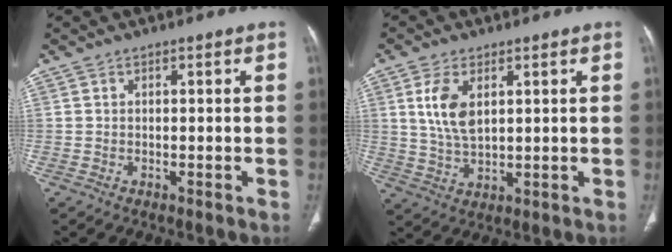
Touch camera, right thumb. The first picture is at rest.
{"total": 7.5, "force": [2.5, 4.0, 5.9], "torque": [-0.116, -0.011, 0.055]}